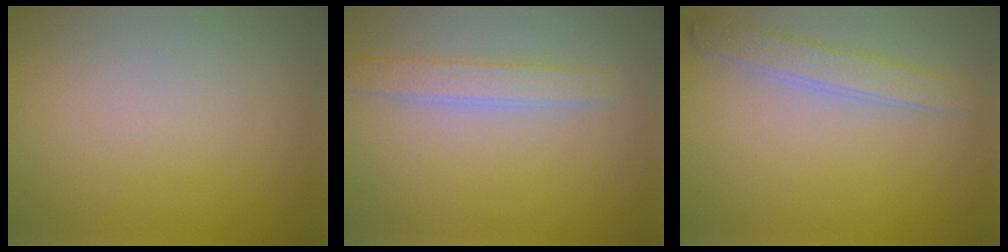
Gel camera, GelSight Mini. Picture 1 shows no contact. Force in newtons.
{"total": 2.4, "press": 2.4, "slide": 0.2}
{"total": 2.5, "press": 2.4, "slide": 0.1}